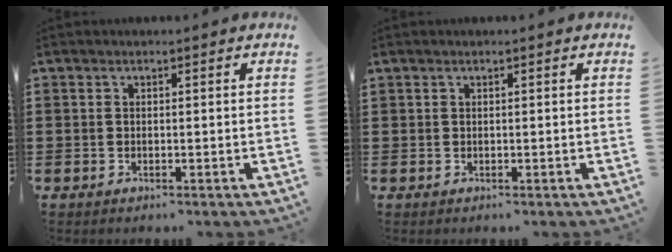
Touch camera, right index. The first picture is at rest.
{"total": 0.0}